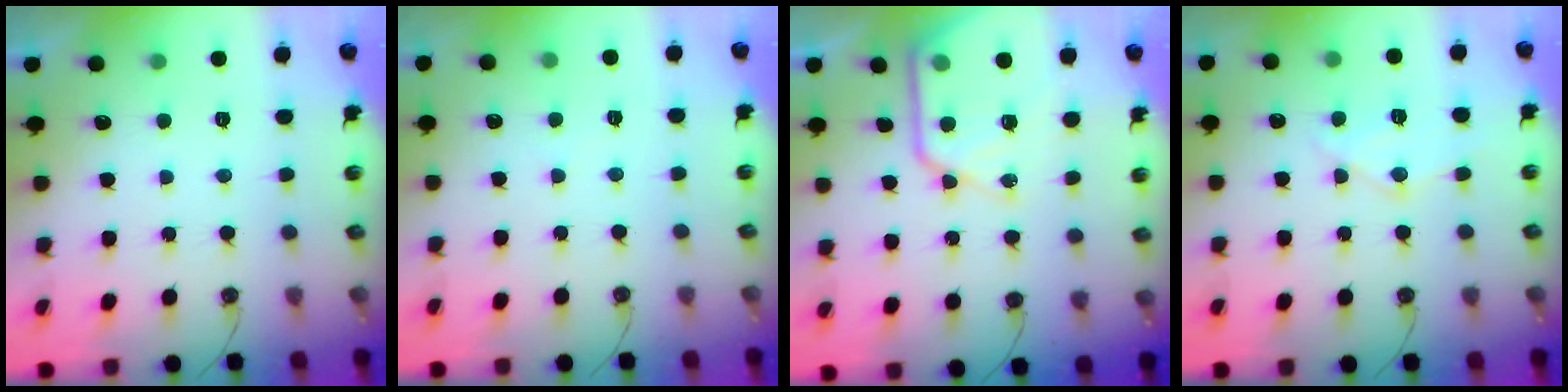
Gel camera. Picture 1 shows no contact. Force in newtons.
{"total": 2.1, "press": 2.1, "slide": 0.4}
{"total": 14.9, "press": 14.8, "slide": 1.5}
{"total": 11.3, "press": 11.2, "slide": 0.9}